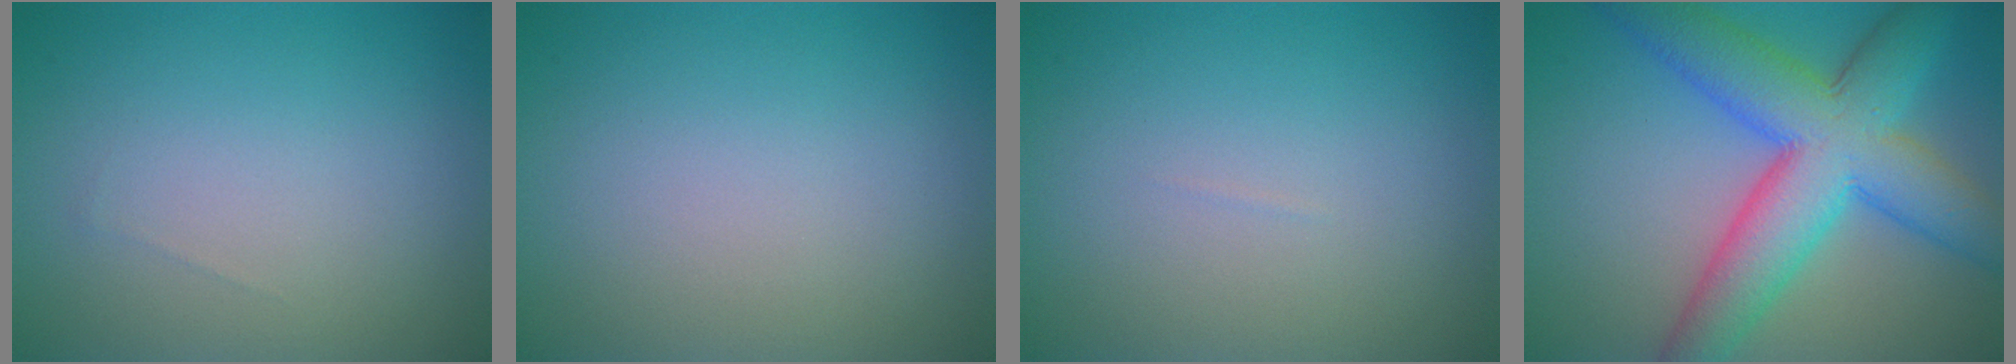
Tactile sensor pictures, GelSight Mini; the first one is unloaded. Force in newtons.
{"total": 0.0}
{"total": 0.0}
{"total": 10.3, "press": 10.3, "slide": 0.4}